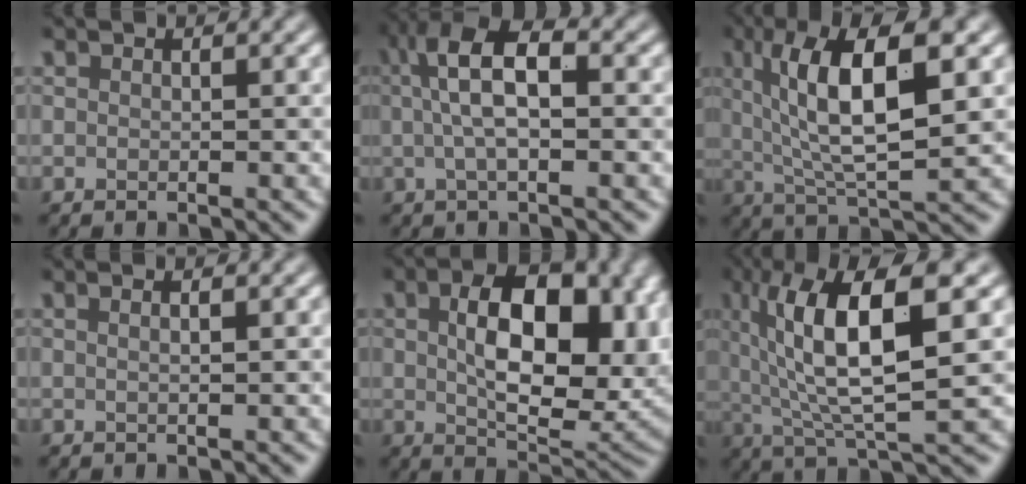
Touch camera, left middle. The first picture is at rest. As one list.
[{"total": 6.5, "force": [1.1, 2.4, 5.9], "torque": [-0.099, 0.022, 0.007]}, {"total": 9.6, "force": [2.5, 2.7, 8.8], "torque": [-0.144, 0.003, 0.043]}, {"total": 1.6, "force": [0.7, 0.7, 1.3], "torque": [-0.003, -0.005, -0.002]}, {"total": 11.9, "force": [1.6, 6.6, 9.8], "torque": [-0.149, -0.008, 0.038]}, {"total": 10.6, "force": [2.5, 2.6, 9.9], "torque": [-0.164, 0.006, 0.048]}]